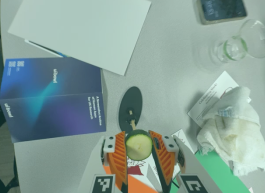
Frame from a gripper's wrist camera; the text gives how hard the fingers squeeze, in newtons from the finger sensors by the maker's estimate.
{"total": 11.6, "left": 11.8, "right": 11.3}